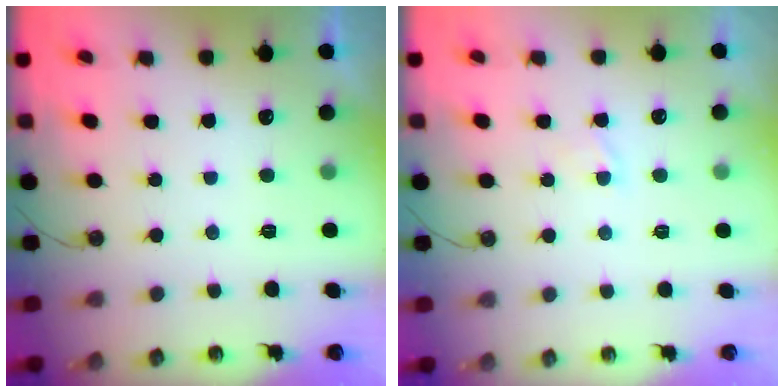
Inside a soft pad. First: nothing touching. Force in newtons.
{"total": 1.5, "press": 1.5, "slide": 0.3}